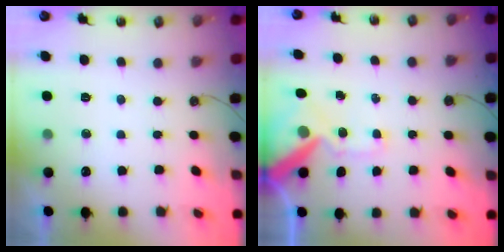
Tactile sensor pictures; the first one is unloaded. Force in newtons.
{"total": 13.1, "press": 12.9, "slide": 2.2}